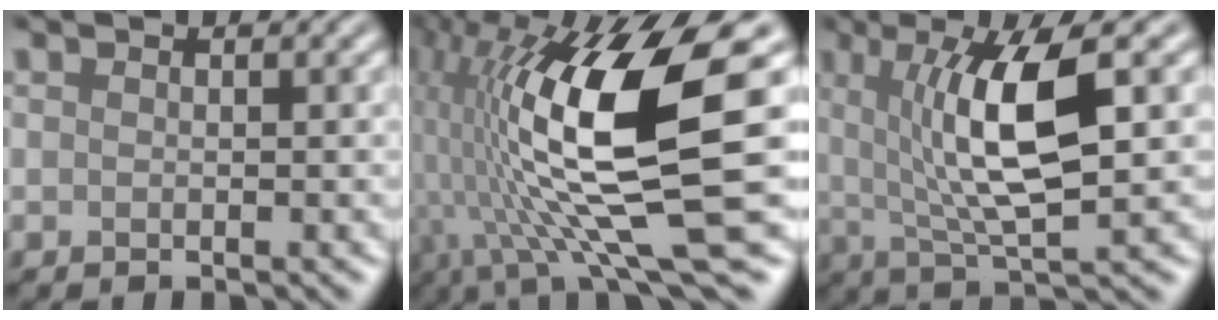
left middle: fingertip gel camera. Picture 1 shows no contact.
{"total": 15.9, "force": [1.2, 4.9, 15.0], "torque": [-0.295, -0.004, 0.025]}
{"total": 8.1, "force": [1.5, 2.0, 7.7], "torque": [-0.134, -0.005, 0.030]}